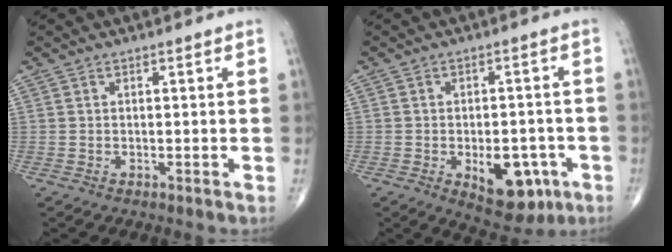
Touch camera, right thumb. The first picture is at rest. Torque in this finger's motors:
{"motor_torque": [1.62, 1.56, 1.26, -0.17, 0.31]}